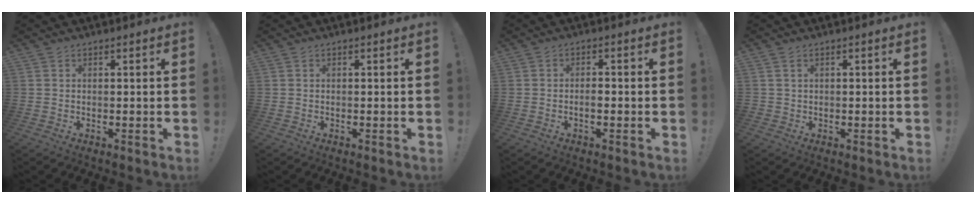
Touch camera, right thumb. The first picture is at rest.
{"total": 0.0}
{"total": 1.8, "force": [-0.6, 0.8, 1.5], "torque": [-0.017, 0.004, -0.012]}
{"total": 1.5, "force": [0.6, 1.2, 0.6], "torque": [-0.011, 0.004, 0.011]}